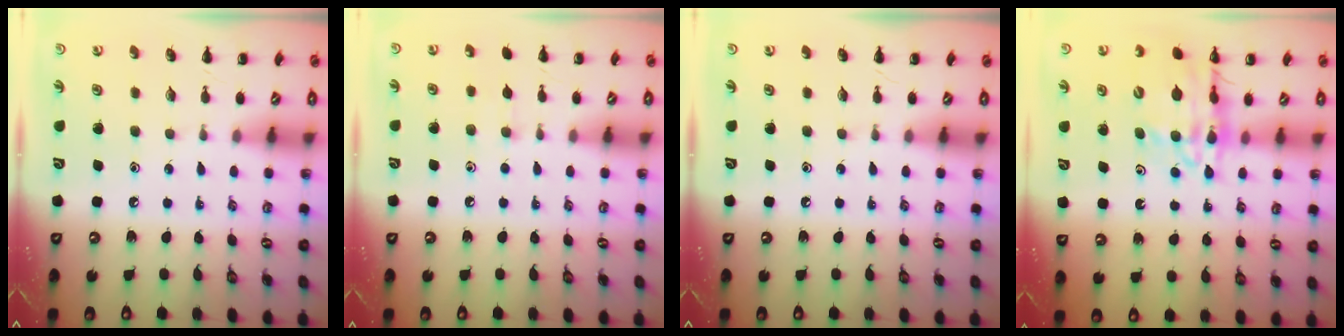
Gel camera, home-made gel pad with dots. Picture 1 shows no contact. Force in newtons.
{"total": 4.3, "press": 4.0, "slide": 1.7}
{"total": 0.0}
{"total": 13.9, "press": 13.5, "slide": 3.3}